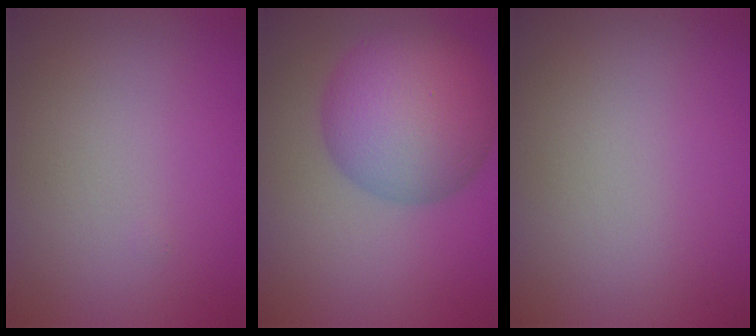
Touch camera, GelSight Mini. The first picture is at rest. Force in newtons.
{"total": 9.5, "press": 9.5, "slide": 0.1}
{"total": 0.0}